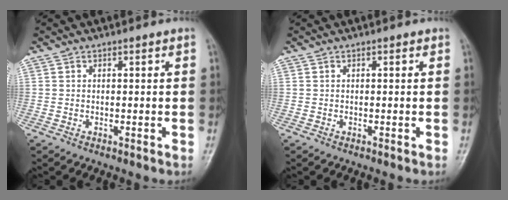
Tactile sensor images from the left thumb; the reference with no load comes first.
{"total": 0.0}